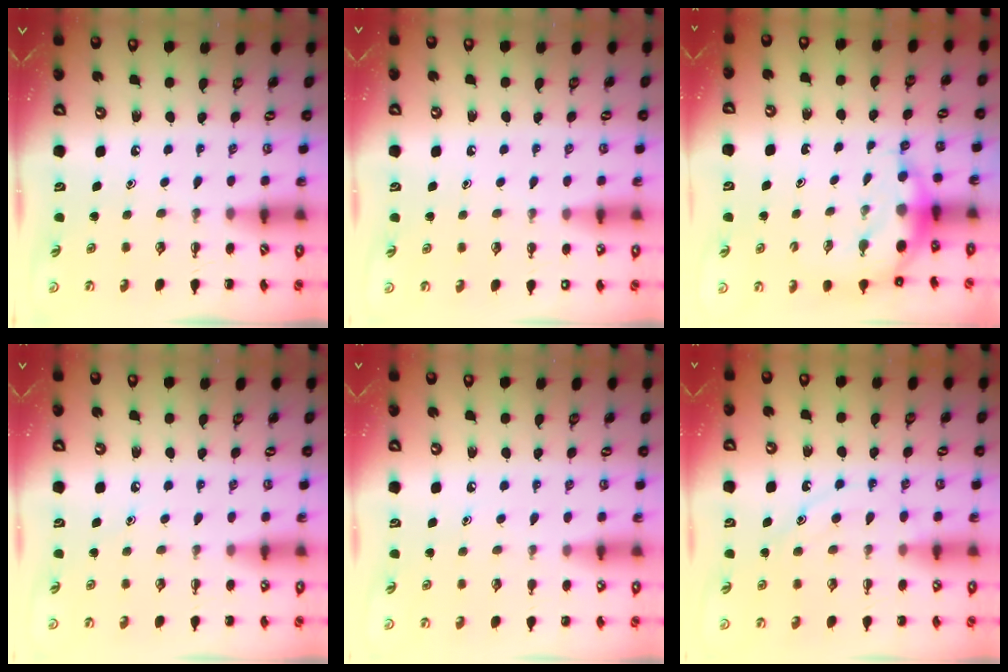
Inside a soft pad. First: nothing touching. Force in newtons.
{"total": 2.6, "press": 2.1, "slide": 1.6}
{"total": 5.9, "press": 5.7, "slide": 1.6}
{"total": 4.7, "press": 4.5, "slide": 1.4}
{"total": 5.3, "press": 5.1, "slide": 1.4}
{"total": 12.5, "press": 12.5, "slide": 0.9}